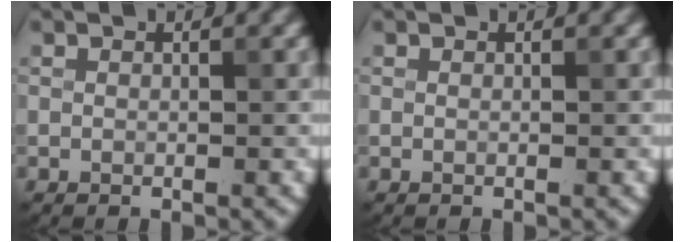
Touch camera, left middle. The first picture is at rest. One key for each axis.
{"total": 0.0}